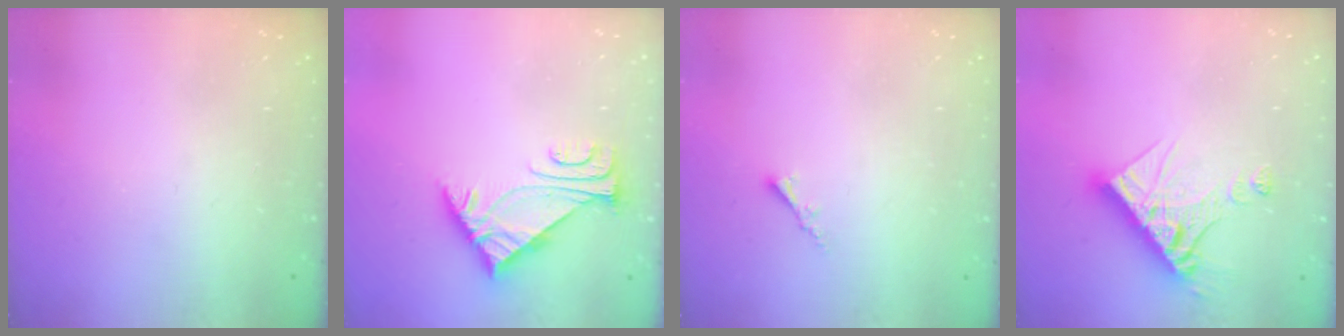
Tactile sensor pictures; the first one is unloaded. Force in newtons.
{"total": 5.7, "press": 5.6, "slide": 1.1}
{"total": 1.7, "press": 1.6, "slide": 0.5}
{"total": 13.2, "press": 13.1, "slide": 1.2}